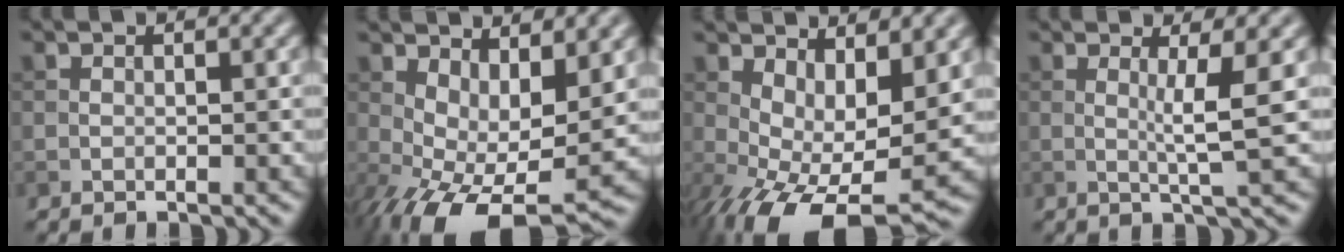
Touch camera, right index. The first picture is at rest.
{"total": 10.3, "force": [-0.8, 4.7, 9.2], "torque": [-0.152, -0.015, -0.003]}
{"total": 11.4, "force": [-1.3, 5.1, 10.1], "torque": [-0.169, -0.017, -0.006]}
{"total": 3.3, "force": [0.5, 0.3, 3.2], "torque": [-0.055, -0.006, 0.008]}